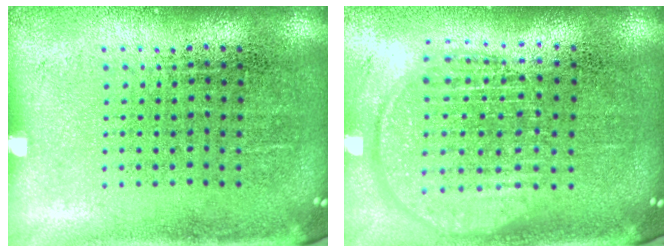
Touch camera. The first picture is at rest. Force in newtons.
{"total": 1.9, "press": 1.6, "slide": 0.9}